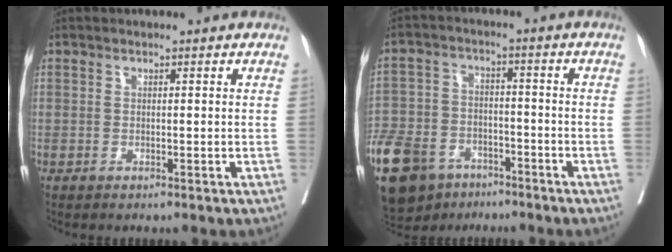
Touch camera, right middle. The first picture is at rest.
{"total": 19.5, "force": [-12.6, 11.5, 9.4], "torque": [-0.262, -0.020, -0.210]}